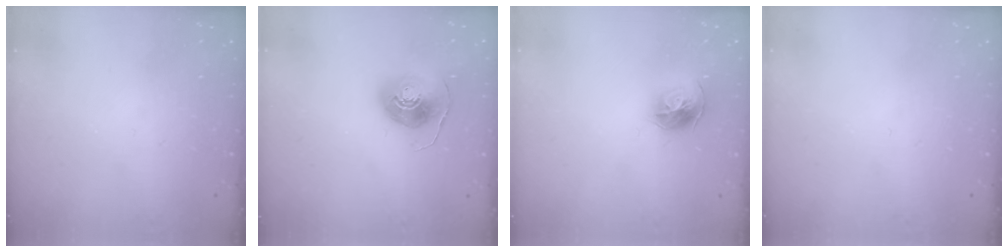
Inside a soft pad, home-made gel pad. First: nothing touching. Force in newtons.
{"total": 8.3, "press": 8.3, "slide": 0.6}
{"total": 10.6, "press": 10.5, "slide": 1.2}
{"total": 0.0}